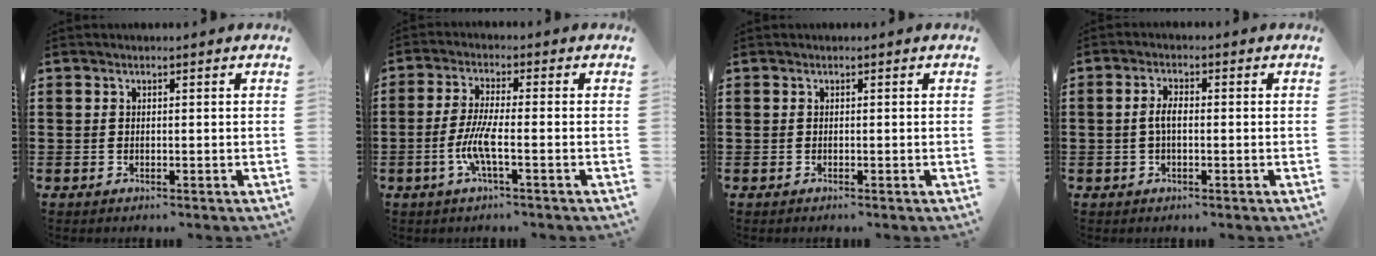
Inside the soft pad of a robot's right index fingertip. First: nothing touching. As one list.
[{"total": 5.9, "force": [-2.1, 0.8, 5.5], "torque": [-0.128, -0.016, -0.048]}, {"total": 0.0}, {"total": 2.7, "force": [-0.2, 1.0, 2.5], "torque": [-0.062, -0.004, -0.009]}]